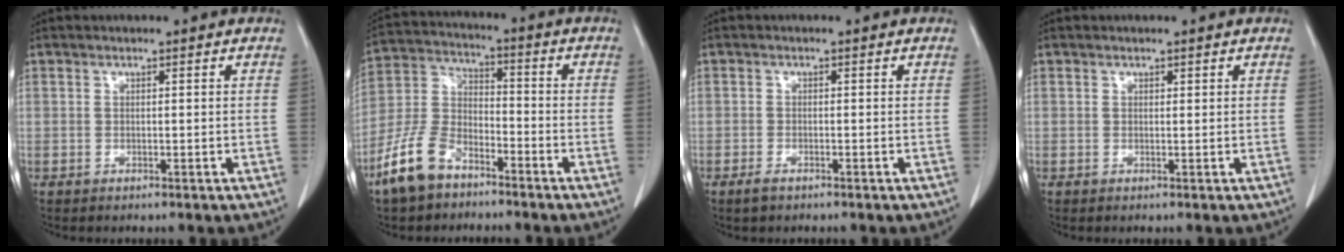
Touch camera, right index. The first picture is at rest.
{"total": 10.4, "force": [-7.1, 5.2, 5.4], "torque": [-0.136, 0.000, -0.145]}
{"total": 1.5, "force": [-1.1, 0.5, 0.9], "torque": [-0.021, -0.002, -0.018]}
{"total": 0.0}